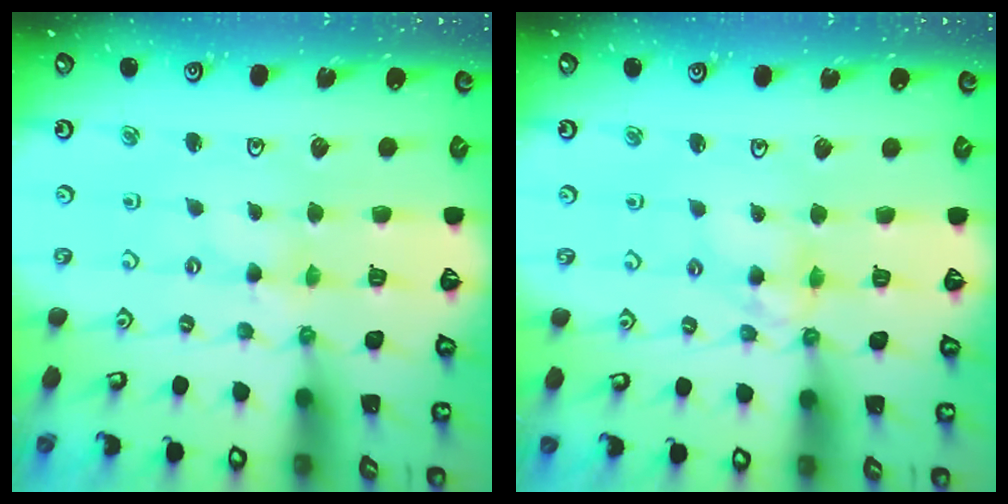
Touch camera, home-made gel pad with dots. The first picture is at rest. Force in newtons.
{"total": 7.1, "press": 7.0, "slide": 0.9}